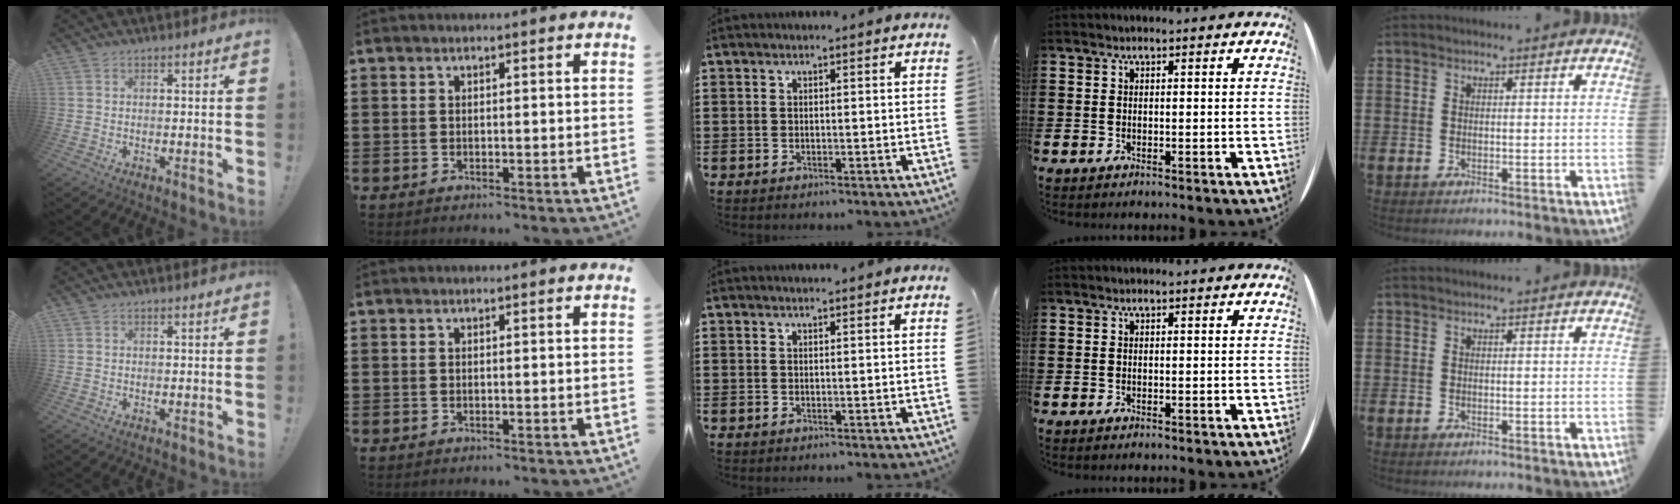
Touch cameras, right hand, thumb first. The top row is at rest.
{"middle": {"total": 0.5, "force": [0.5, 0.0, 0.0], "torque": [-0.002, 0.000, 0.010]}}